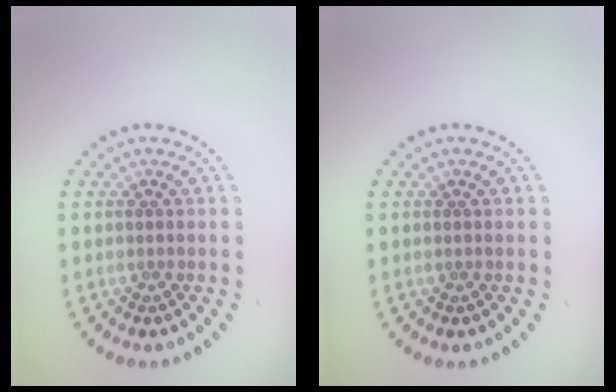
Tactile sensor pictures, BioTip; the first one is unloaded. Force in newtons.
{"total": 0.0}